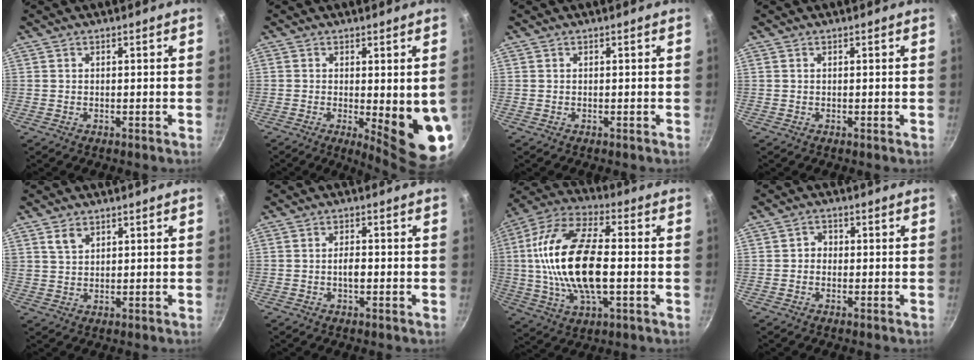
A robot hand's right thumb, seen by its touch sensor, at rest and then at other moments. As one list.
[{"total": 11.7, "force": [-1.5, 2.9, 11.2], "torque": [-0.125, -0.021, -0.010]}, {"total": 0.0}, {"total": 0.0}, {"total": 3.6, "force": [2.1, 2.1, 2.0], "torque": [-0.031, -0.003, 0.043]}, {"total": 2.5, "force": [-0.6, 1.0, 2.2], "torque": [-0.036, 0.007, -0.012]}, {"total": 20.9, "force": [-0.5, 9.8, 18.4], "torque": [-0.349, 0.025, -0.019]}, {"total": 2.2, "force": [-0.3, 1.9, 0.9], "torque": [-0.003, 0.008, -0.010]}]